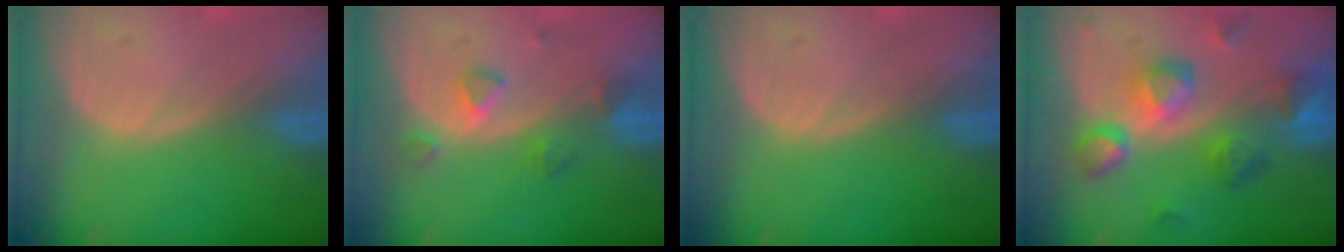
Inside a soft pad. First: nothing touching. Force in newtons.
{"total": 3.5, "press": 3.4, "slide": 0.8}
{"total": 0.0}
{"total": 9.4, "press": 8.3, "slide": 4.4}